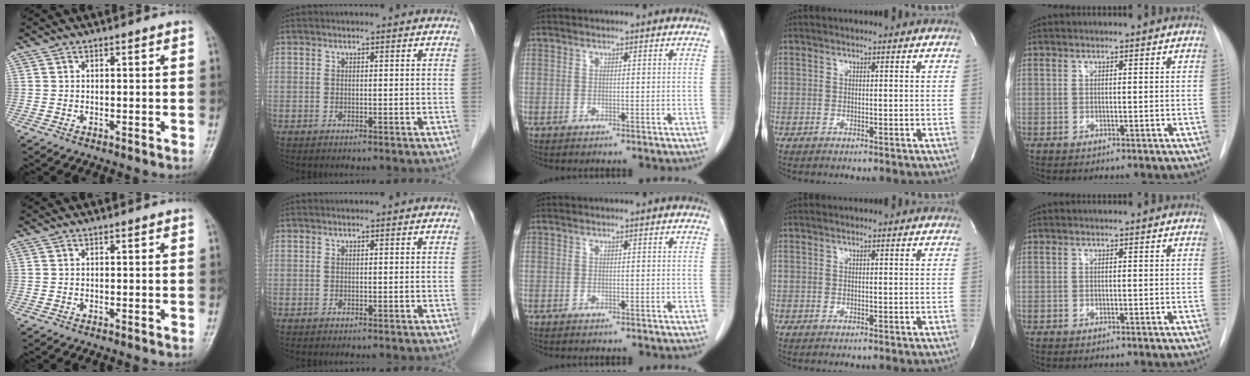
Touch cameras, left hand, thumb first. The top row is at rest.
{}